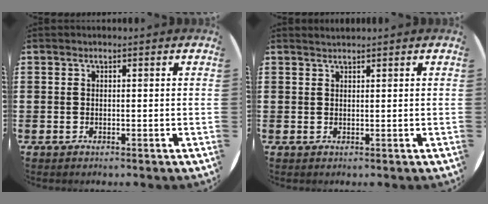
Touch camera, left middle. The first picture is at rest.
{"total": 0.8, "force": [0.7, -0.1, 0.0], "torque": [0.000, -0.001, 0.015]}